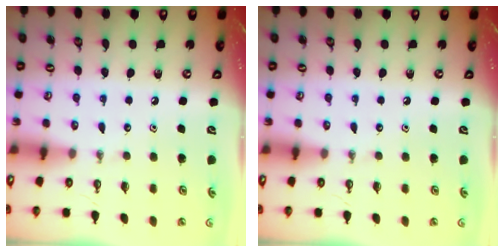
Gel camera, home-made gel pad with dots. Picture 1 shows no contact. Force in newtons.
{"total": 0.0}